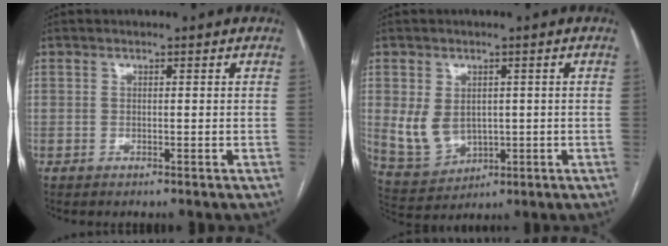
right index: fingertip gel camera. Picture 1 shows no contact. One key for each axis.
{"total": 7.2, "fx": 0.2, "fy": 5.6, "fz": 4.4, "tx": -0.093, "ty": 0.004, "tz": 0.030}